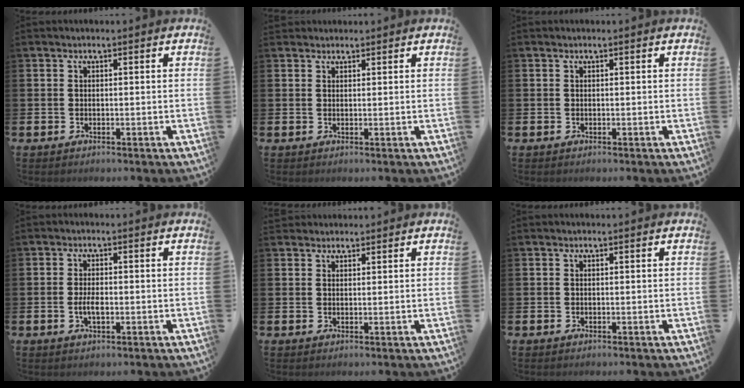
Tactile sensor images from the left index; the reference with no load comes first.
{"total": 1.3, "force": [1.2, 0.5, -0.1], "torque": [0.009, 0.001, 0.021]}
{"total": 0.0}
{"total": 2.6, "force": [-0.5, 1.1, 2.3], "torque": [-0.037, -0.001, -0.010]}
{"total": 1.7, "force": [1.6, 0.6, -0.1], "torque": [0.006, -0.002, 0.029]}
{"total": 0.0}